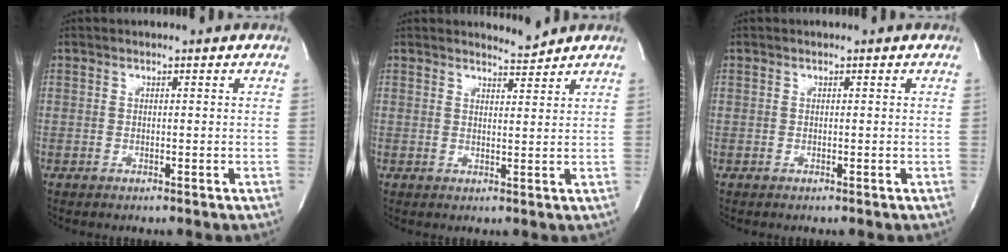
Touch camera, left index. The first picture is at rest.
{"total": 2.2, "force": [2.2, -0.4, -0.4], "torque": [-0.003, -0.014, 0.038]}
{"total": 0.0}